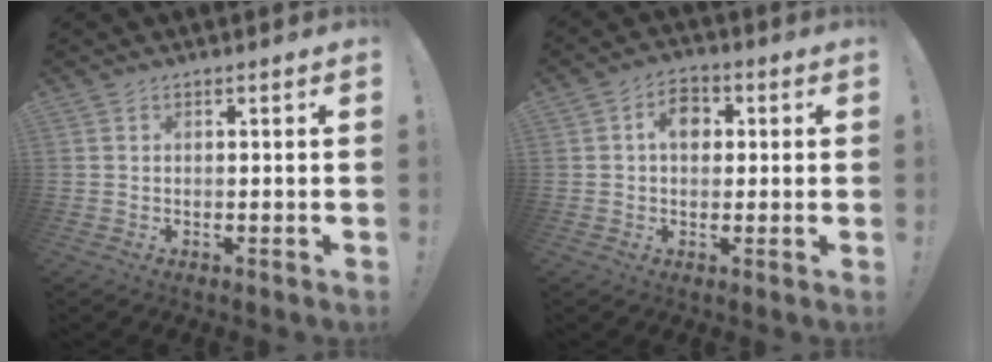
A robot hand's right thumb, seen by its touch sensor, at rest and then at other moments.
{"total": 7.1, "force": [1.2, 5.2, 4.7], "torque": [-0.069, 0.008, 0.020]}